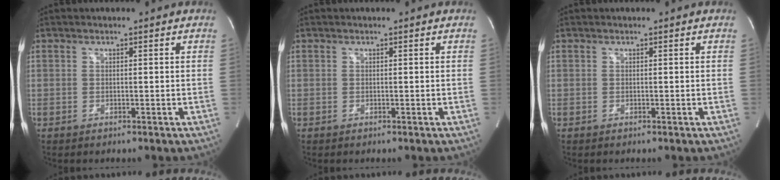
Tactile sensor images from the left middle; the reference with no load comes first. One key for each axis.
{"total": 0.0}
{"total": 0.0}